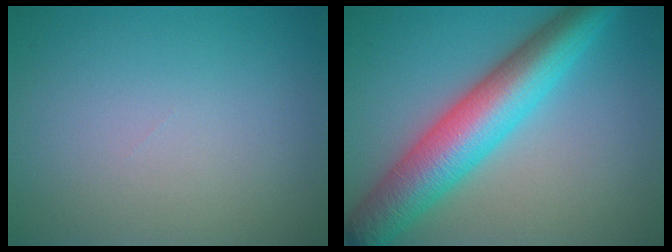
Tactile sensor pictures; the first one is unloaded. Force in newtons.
{"total": 9.0, "press": 9.0, "slide": 0.2}